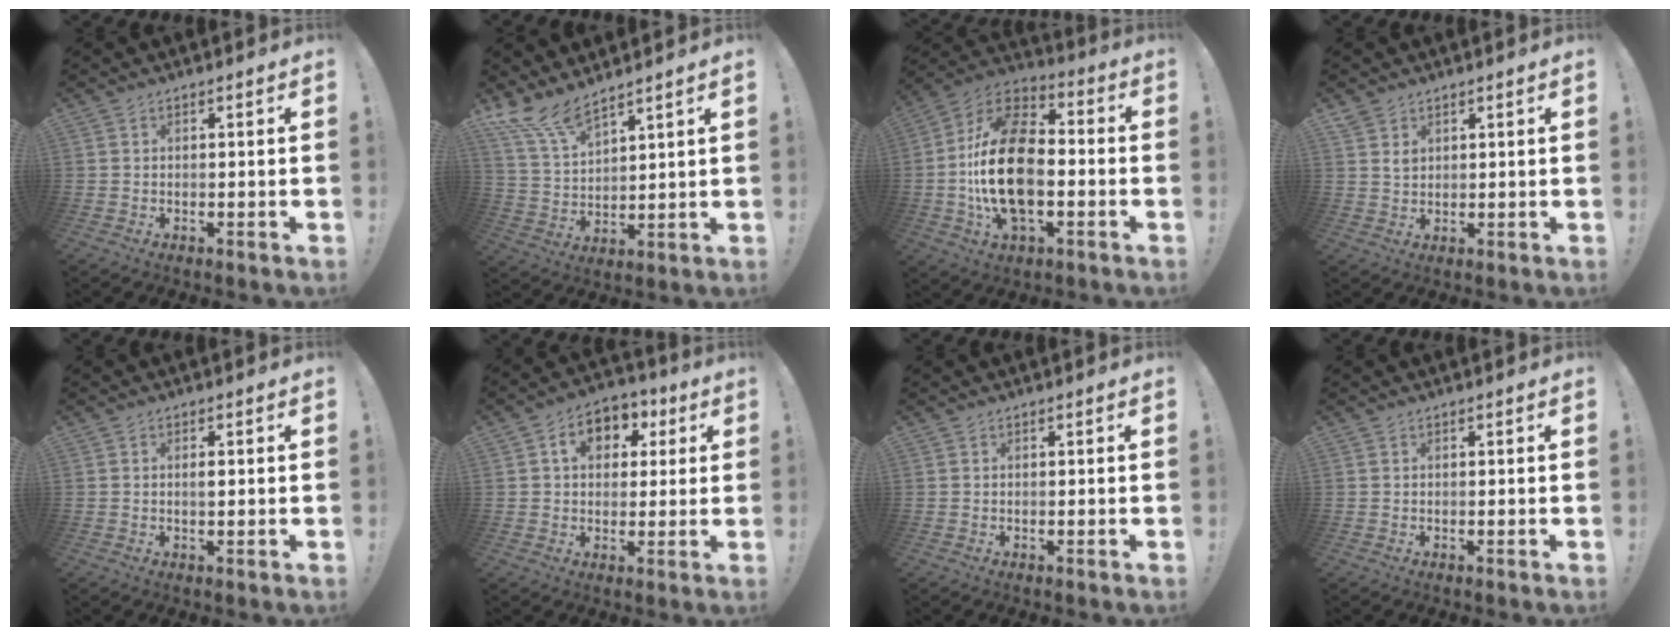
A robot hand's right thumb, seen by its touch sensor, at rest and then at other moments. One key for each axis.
{"total": 9.7, "fx": 8.5, "fy": 2.0, "fz": 4.3, "tx": -0.105, "ty": -0.050, "tz": 0.163}
{"total": 23.4, "fx": -2.8, "fy": 13.9, "fz": 18.6, "tx": -0.348, "ty": 0.023, "tz": -0.043}
{"total": 3.2, "fx": 2.1, "fy": 2.1, "fz": 1.1, "tx": -0.005, "ty": -0.014, "tz": 0.037}
{"total": 1.1, "fx": 0.1, "fy": 0.3, "fz": 1.0, "tx": -0.016, "ty": 0.000, "tz": 0.000}
{"total": 9.8, "fx": 2.9, "fy": 7.4, "fz": 5.6, "tx": -0.081, "ty": 0.002, "tz": 0.054}
{"total": 0.0}
{"total": 0.0}